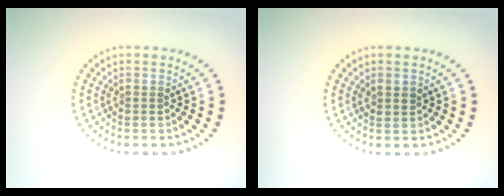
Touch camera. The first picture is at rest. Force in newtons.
{"total": 1.1, "press": 1.0, "slide": 0.5}